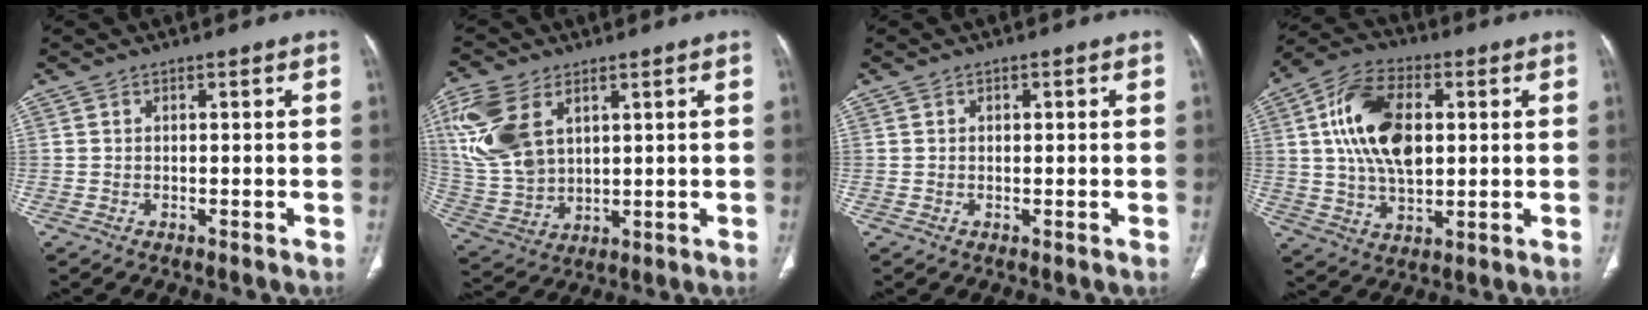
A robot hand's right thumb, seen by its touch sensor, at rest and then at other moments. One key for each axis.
{"total": 15.3, "fx": 6.1, "fy": 9.5, "fz": 10.4, "tx": -0.225, "ty": -0.013, "tz": 0.136}
{"total": 0.5, "fx": 0.1, "fy": 0.4, "fz": 0.4, "tx": -0.002, "ty": 0.000, "tz": 0.000}
{"total": 16.1, "fx": 3.0, "fy": 9.4, "fz": 12.8, "tx": -0.224, "ty": 0.006, "tz": 0.053}